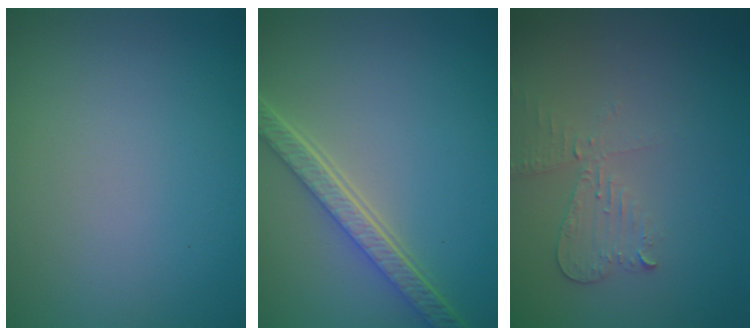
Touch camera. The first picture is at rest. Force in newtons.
{"total": 5.0, "press": 3.7, "slide": 3.3}
{"total": 2.4, "press": 2.4, "slide": 0.5}